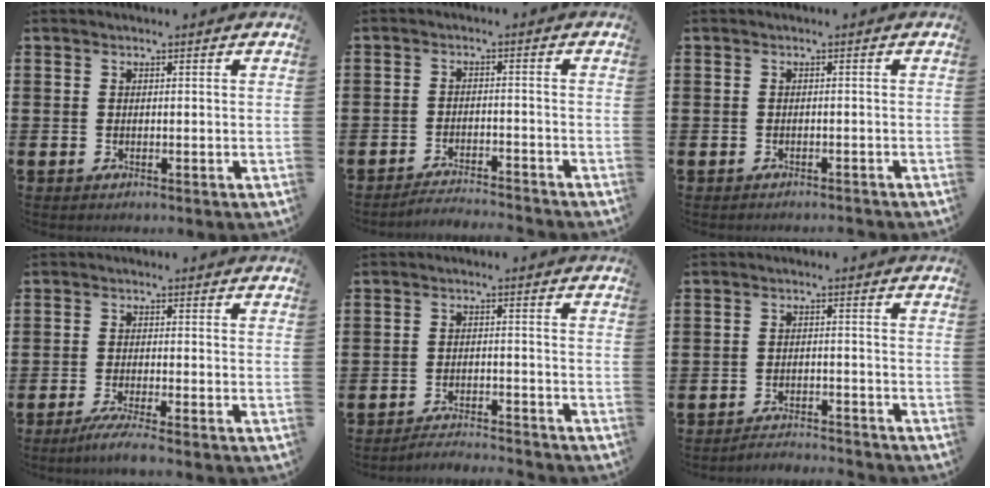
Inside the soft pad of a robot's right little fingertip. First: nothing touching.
{"total": 2.5, "force": [-2.5, -0.3, 0.1], "torque": [-0.005, 0.004, -0.053]}
{"total": 0.7, "force": [-0.7, -0.1, 0.0], "torque": [-0.001, -0.002, -0.014]}
{"total": 2.7, "force": [-2.0, -0.1, 1.8], "torque": [-0.028, -0.003, -0.034]}
{"total": 2.7, "force": [-2.7, -0.1, 0.1], "torque": [-0.004, 0.004, -0.058]}
{"total": 2.5, "force": [-2.5, -0.1, -0.1], "torque": [-0.003, 0.003, -0.053]}